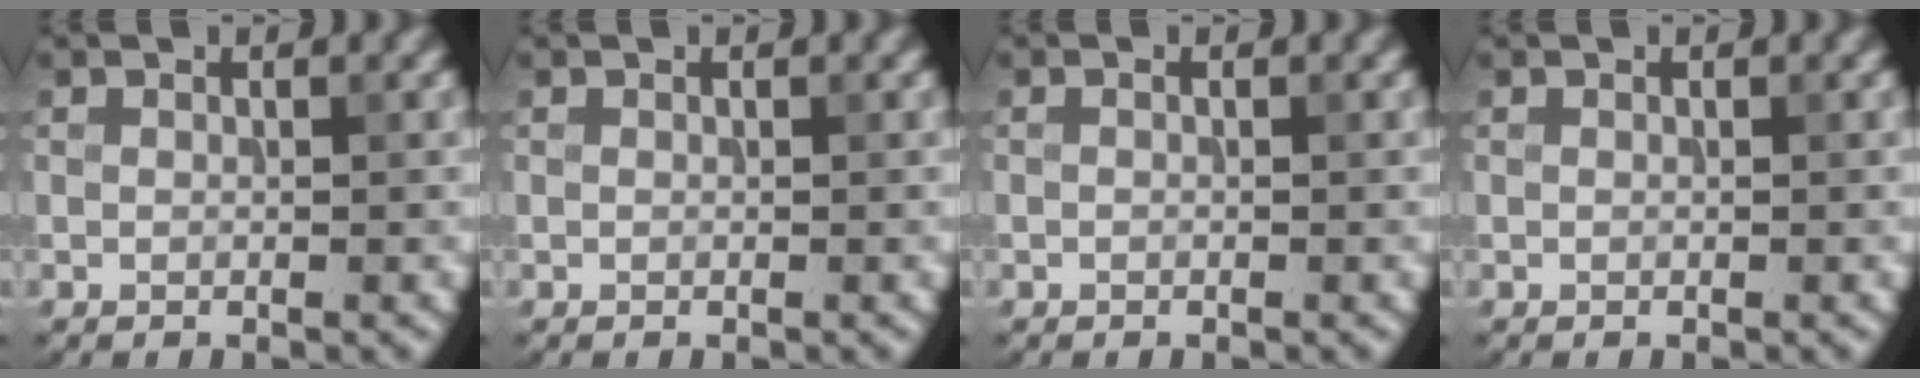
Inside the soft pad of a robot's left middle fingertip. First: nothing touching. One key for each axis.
{"total": 0.0}
{"total": 0.0}
{"total": 0.0}